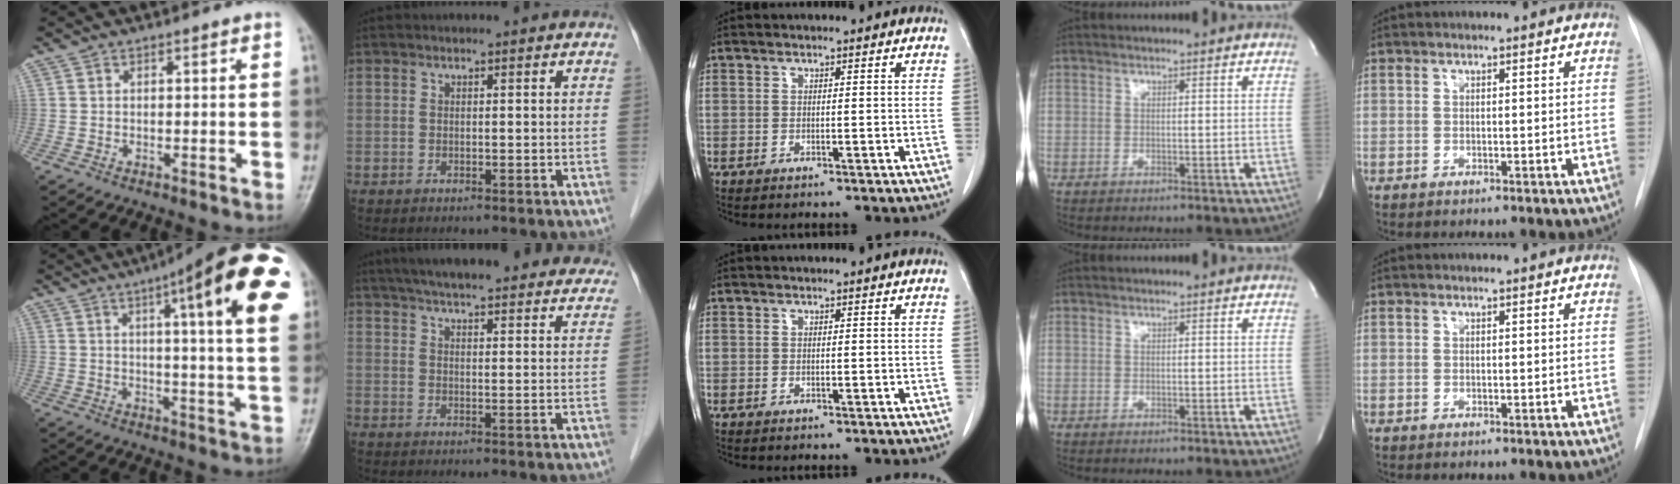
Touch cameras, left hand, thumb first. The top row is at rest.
{"thumb": {"total": 23.7, "force": [9.3, 4.3, 21.4], "torque": [-0.250, -0.009, 0.116]}, "index": {"total": 29.0, "force": [25.9, 5.1, 11.9], "torque": [-0.186, -0.024, 0.311]}}